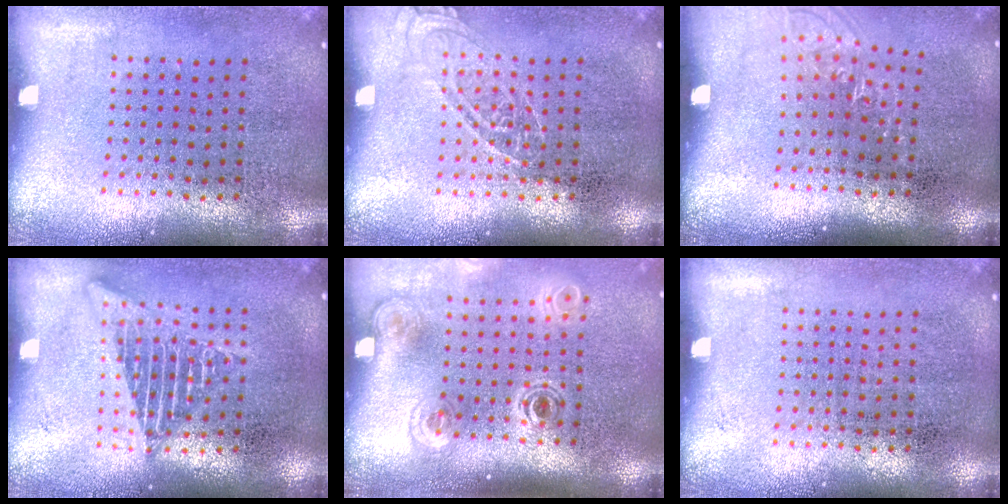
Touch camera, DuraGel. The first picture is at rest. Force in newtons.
{"total": 1.6, "press": 1.5, "slide": 0.3}
{"total": 1.1, "press": 1.0, "slide": 0.5}
{"total": 2.7, "press": 2.7, "slide": 0.3}
{"total": 1.8, "press": 1.2, "slide": 1.4}
{"total": 0.0}